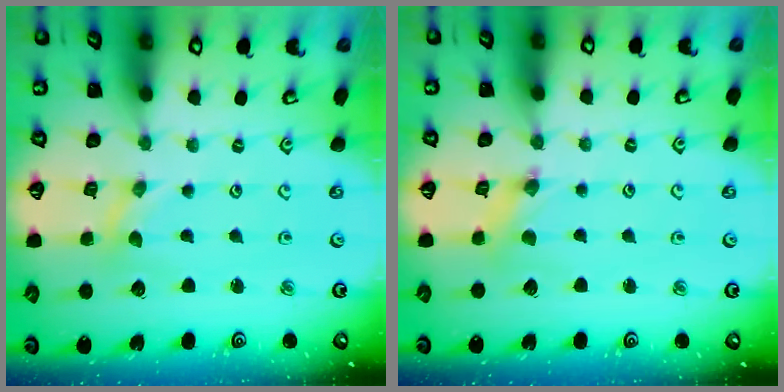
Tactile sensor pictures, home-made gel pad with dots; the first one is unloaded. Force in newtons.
{"total": 1.5, "press": 1.5, "slide": 0.2}